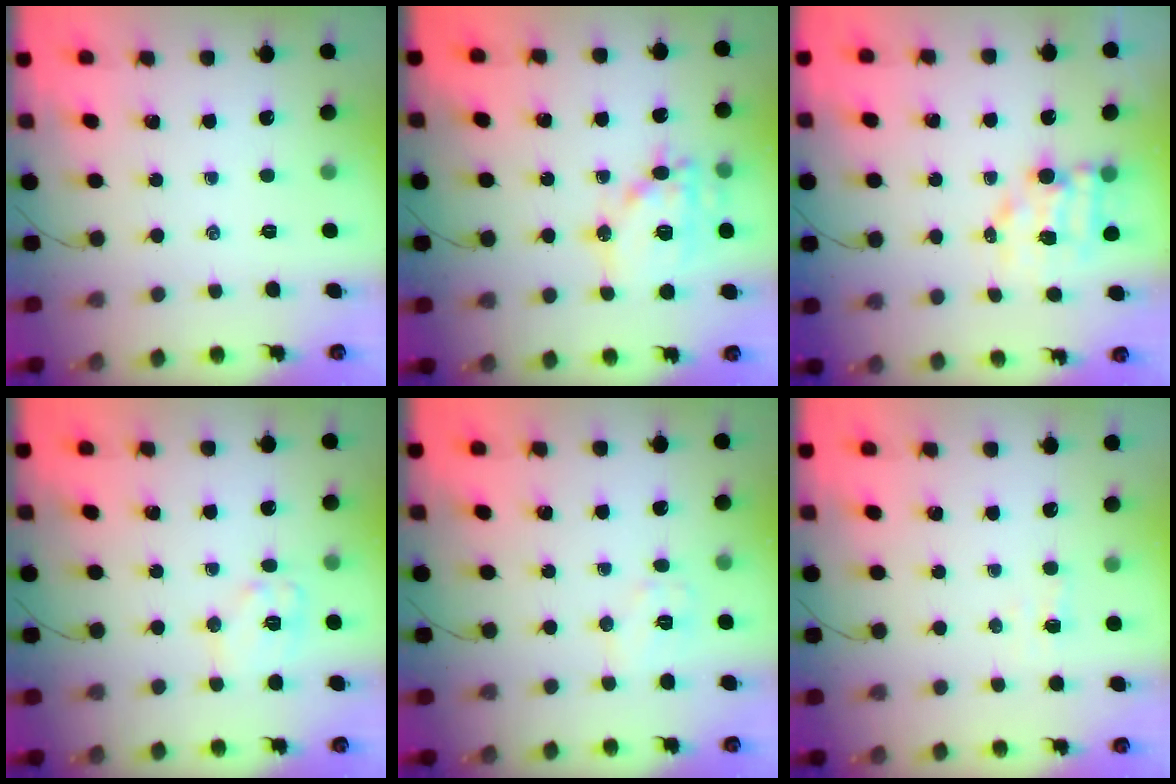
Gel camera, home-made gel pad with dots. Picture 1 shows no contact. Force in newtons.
{"total": 15.3, "press": 15.2, "slide": 2.2}
{"total": 7.3, "press": 7.2, "slide": 0.8}
{"total": 8.8, "press": 8.7, "slide": 0.5}
{"total": 6.5, "press": 6.4, "slide": 0.9}
{"total": 1.8, "press": 1.7, "slide": 0.6}